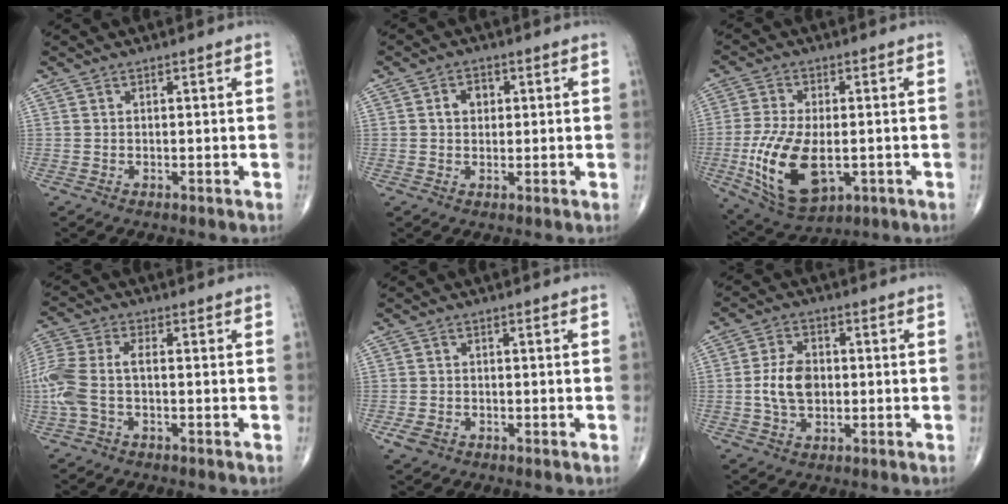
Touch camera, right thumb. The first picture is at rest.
{"total": 3.3, "force": [0.7, 2.6, 1.9], "torque": [-0.018, 0.005, 0.010]}
{"total": 15.6, "force": [-3.2, 8.2, 12.9], "torque": [-0.252, -0.010, -0.042]}
{"total": 10.5, "force": [-1.0, 5.4, 9.0], "torque": [-0.242, 0.024, -0.021]}
{"total": 2.8, "force": [-1.2, 2.0, 1.5], "torque": [-0.029, 0.002, -0.019]}
{"total": 7.7, "force": [-0.3, 5.0, 5.8], "torque": [-0.103, 0.007, -0.008]}